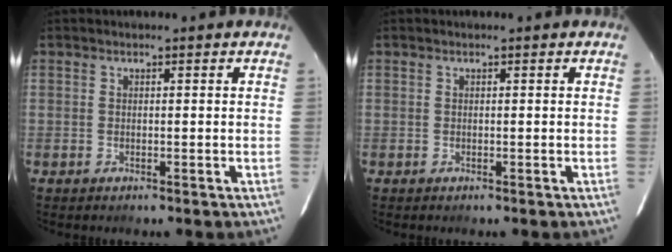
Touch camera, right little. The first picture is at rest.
{"total": 0.0}